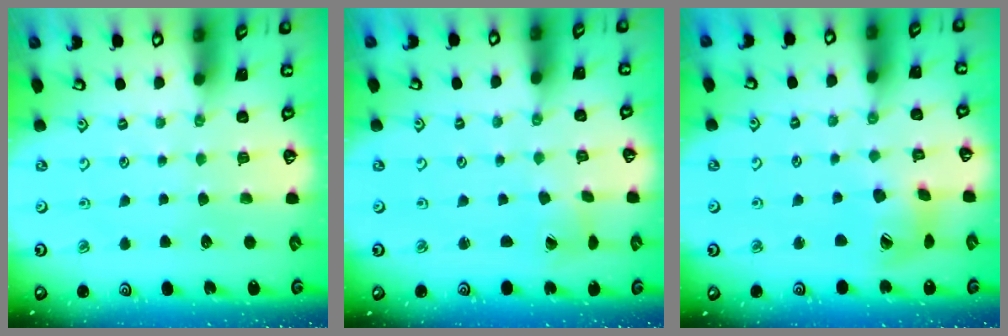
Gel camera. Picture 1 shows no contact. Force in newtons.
{"total": 1.6, "press": 1.6, "slide": 0.2}
{"total": 11.5, "press": 11.4, "slide": 1.5}